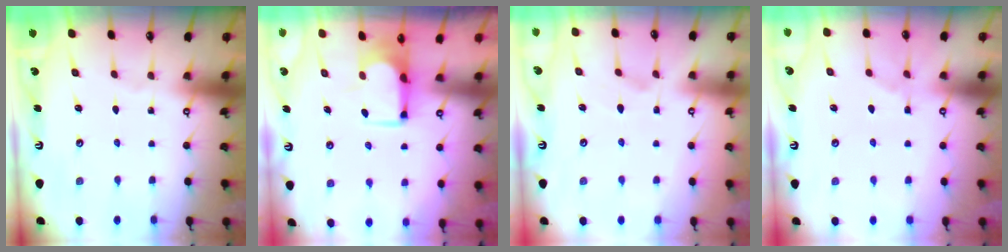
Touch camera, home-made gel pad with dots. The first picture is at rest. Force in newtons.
{"total": 3.5, "press": 3.5, "slide": 0.4}
{"total": 2.4, "press": 2.1, "slide": 1.1}
{"total": 1.2, "press": 0.5, "slide": 1.1}